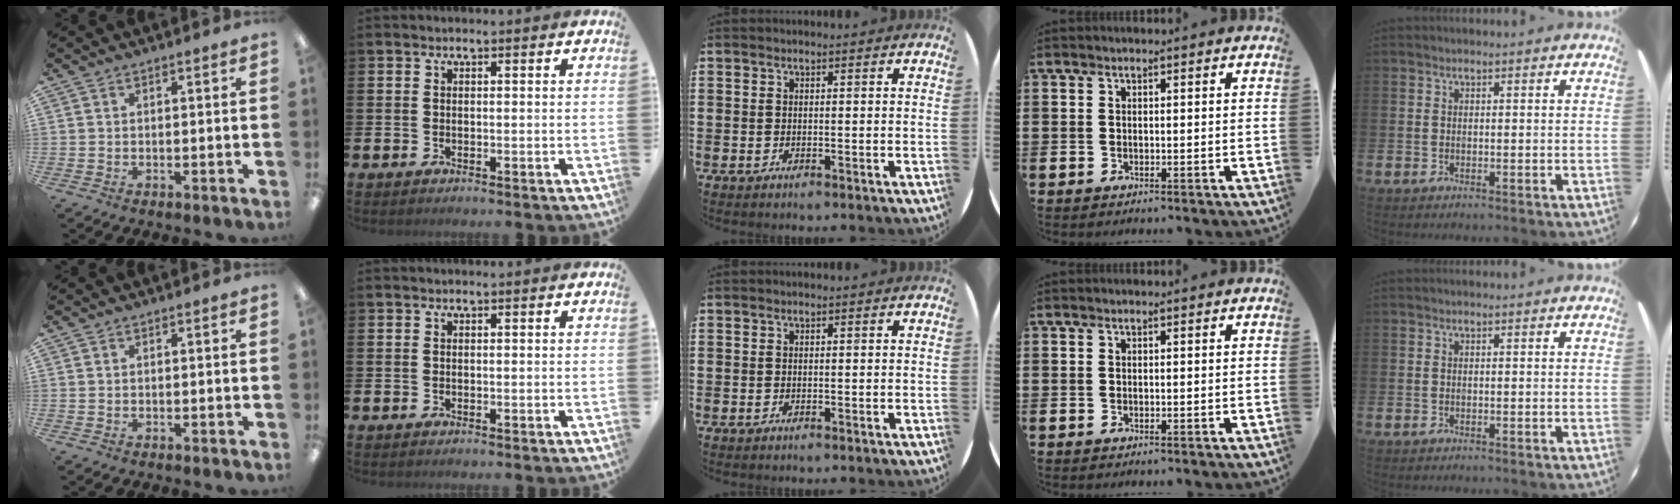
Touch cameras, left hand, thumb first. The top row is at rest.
{}